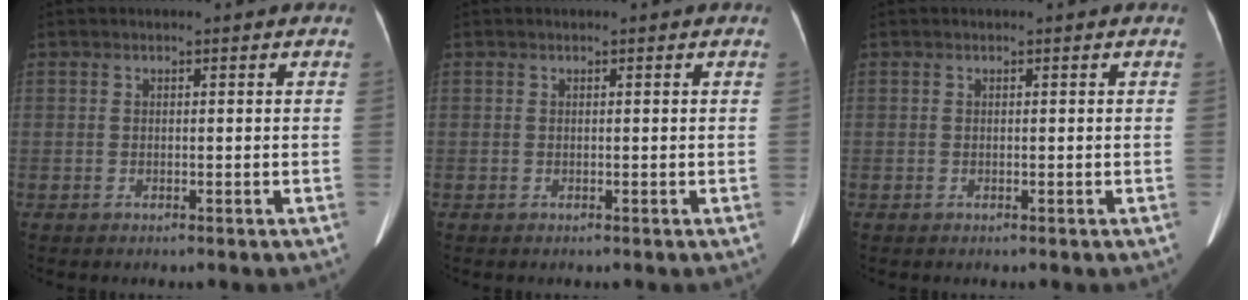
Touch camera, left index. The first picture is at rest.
{"total": 0.0}
{"total": 0.0}